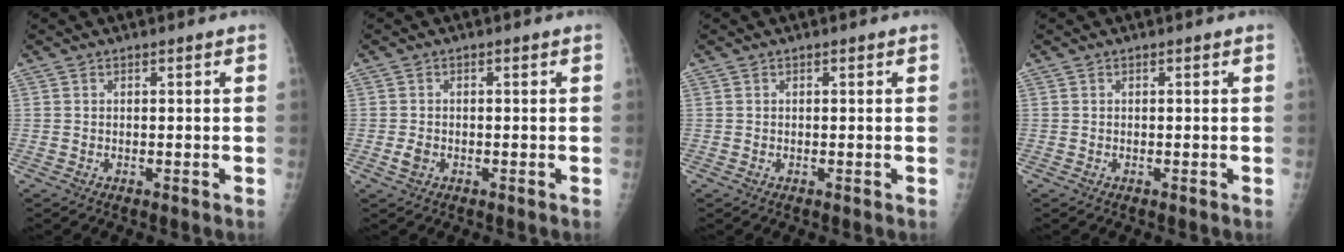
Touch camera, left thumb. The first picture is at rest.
{"total": 1.7, "force": [-0.7, 1.2, 0.8], "torque": [-0.016, 0.000, -0.012]}
{"total": 0.0}
{"total": 0.0}